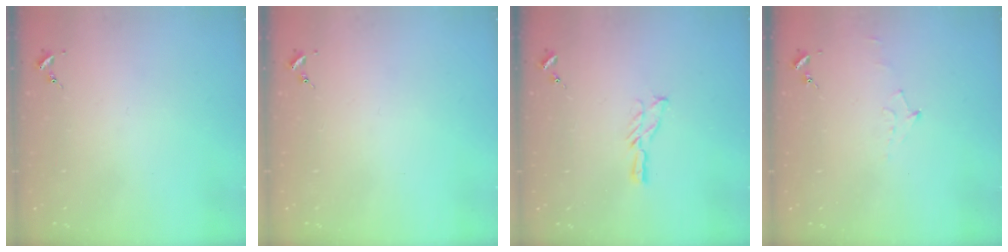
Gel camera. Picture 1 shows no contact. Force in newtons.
{"total": 0.0}
{"total": 5.8, "press": 5.8, "slide": 0.5}
{"total": 5.2, "press": 5.2, "slide": 0.6}